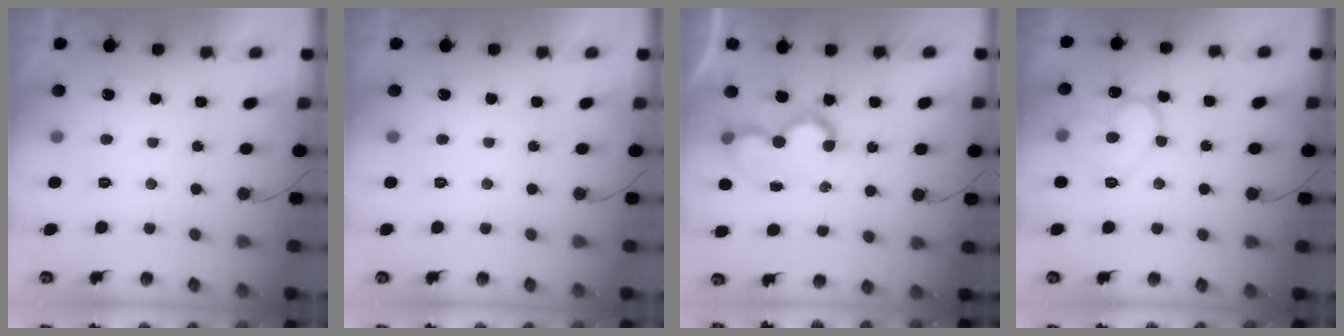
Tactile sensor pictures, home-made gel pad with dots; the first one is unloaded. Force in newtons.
{"total": 0.0}
{"total": 7.8, "press": 7.8, "slide": 0.8}
{"total": 12.7, "press": 12.7, "slide": 0.8}